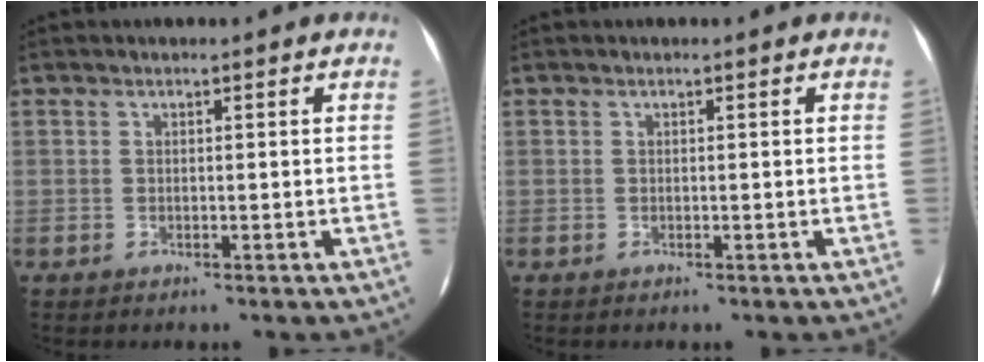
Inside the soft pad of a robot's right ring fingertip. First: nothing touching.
{"total": 0.0}